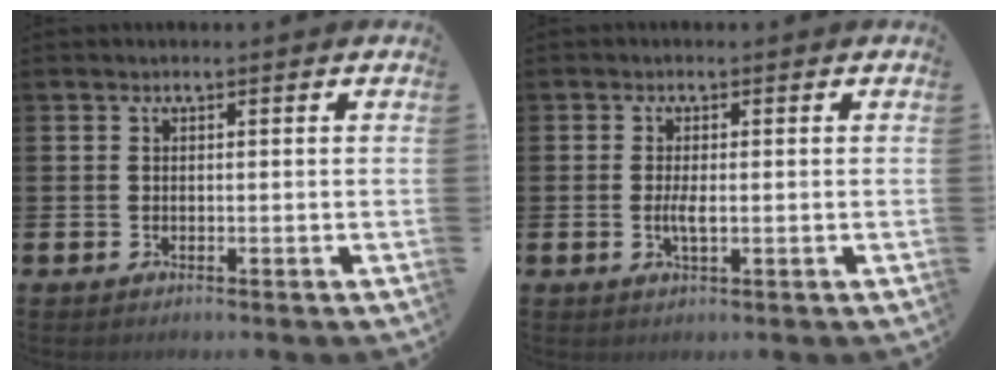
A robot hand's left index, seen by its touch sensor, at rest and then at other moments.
{"total": 2.2, "force": [-0.2, 0.6, 2.1], "torque": [-0.037, 0.000, -0.004]}